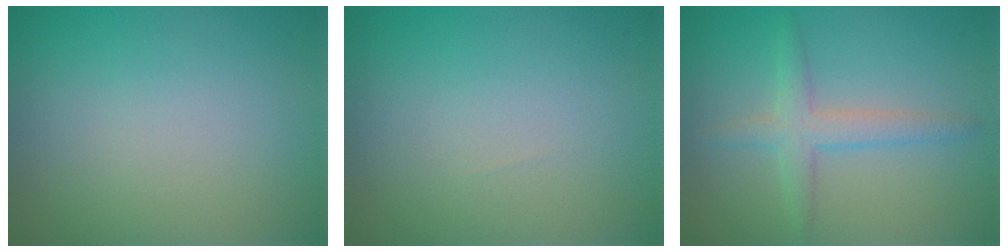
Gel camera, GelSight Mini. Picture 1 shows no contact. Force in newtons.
{"total": 0.0}
{"total": 2.7, "press": 2.7, "slide": 0.2}